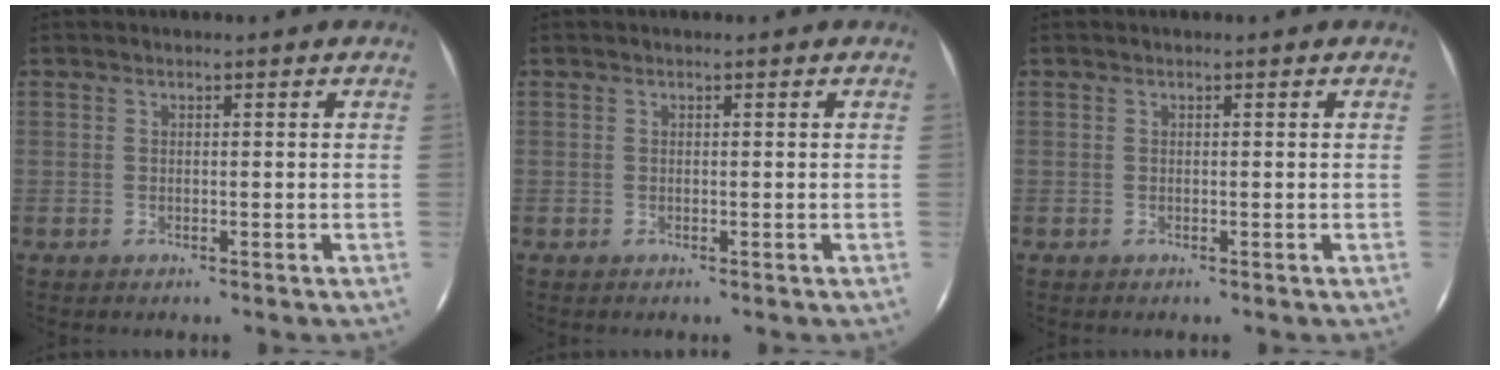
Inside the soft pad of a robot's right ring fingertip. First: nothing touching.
{"total": 0.0}
{"total": 0.0}